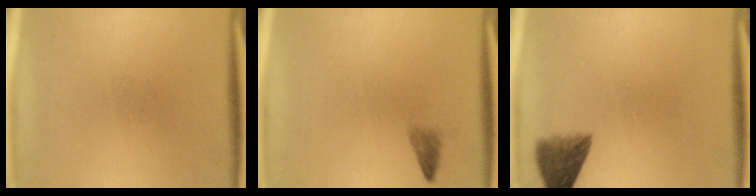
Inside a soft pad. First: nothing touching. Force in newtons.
{"total": 1.2}
{"total": 5.0}